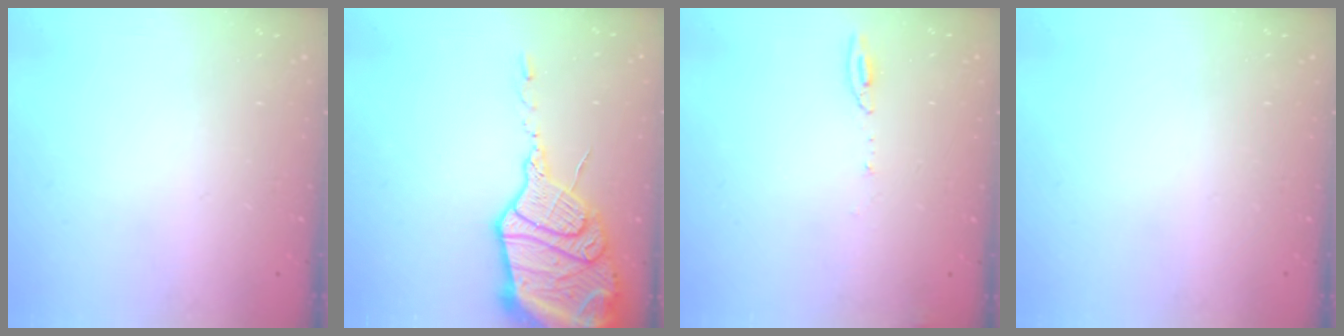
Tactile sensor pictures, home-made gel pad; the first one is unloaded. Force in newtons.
{"total": 21.6, "press": 21.5, "slide": 2.1}
{"total": 5.5, "press": 5.4, "slide": 1.1}
{"total": 0.0}